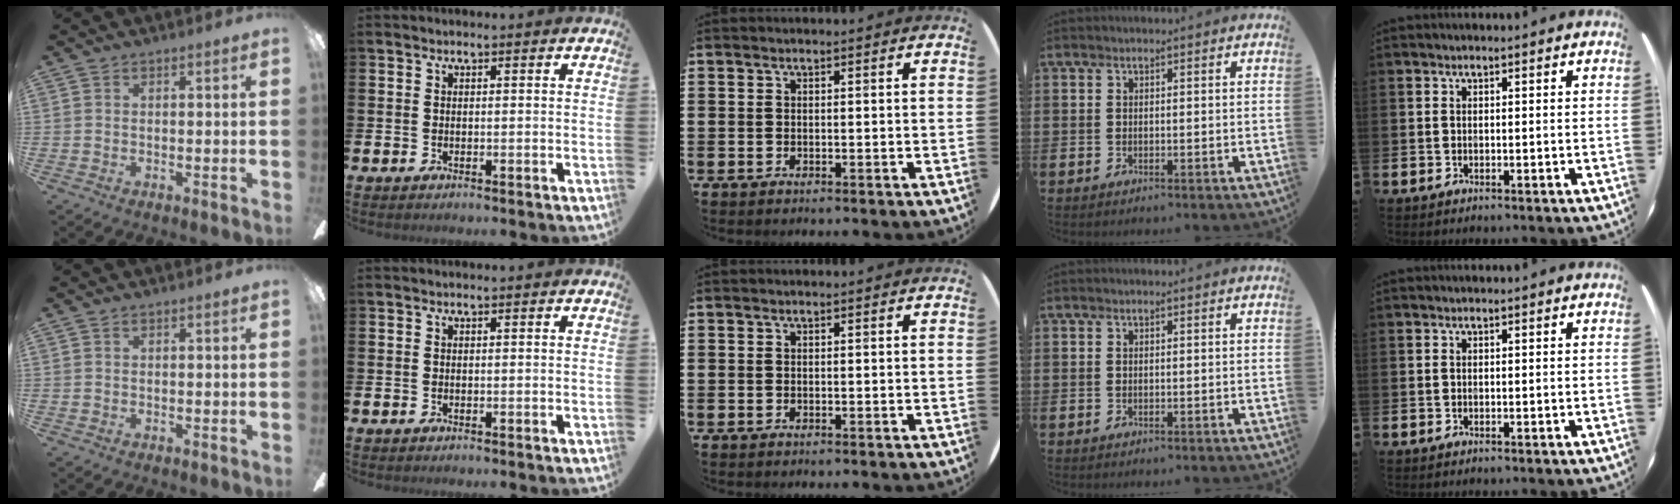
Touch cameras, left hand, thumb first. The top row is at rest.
{}